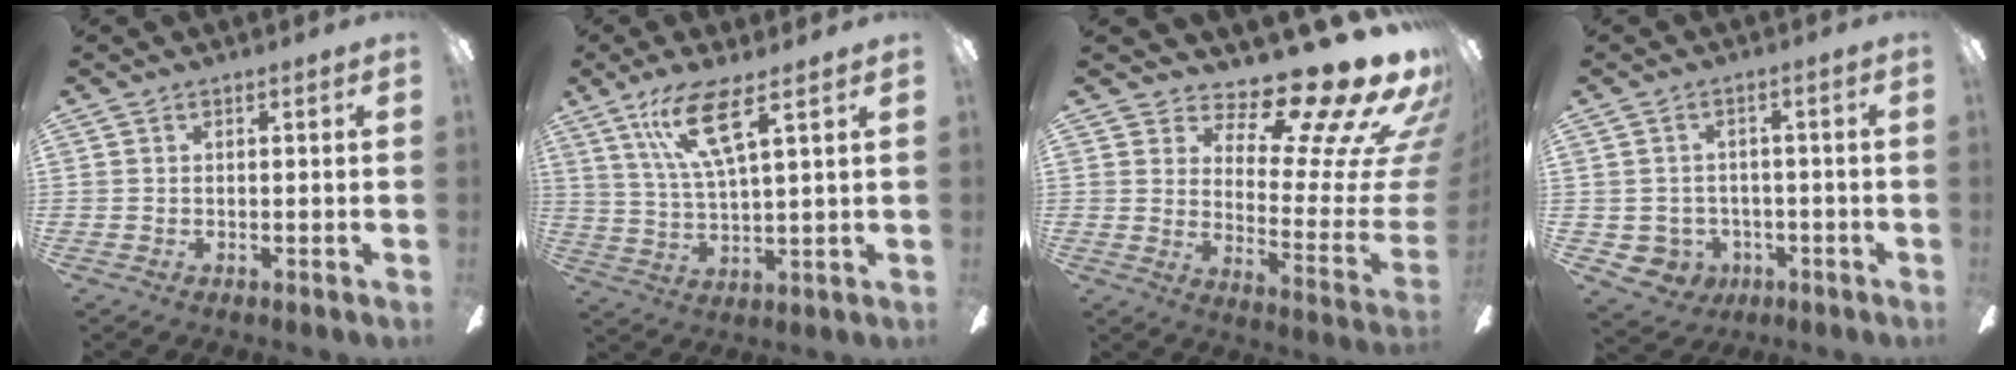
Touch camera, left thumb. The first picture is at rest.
{"total": 12.2, "force": [6.8, 2.5, 9.8], "torque": [-0.193, -0.011, 0.120]}
{"total": 21.6, "force": [15.9, 6.1, 13.2], "torque": [-0.170, -0.129, 0.255]}
{"total": 4.4, "force": [-0.6, 4.4, 0.5], "torque": [-0.038, -0.004, -0.009]}